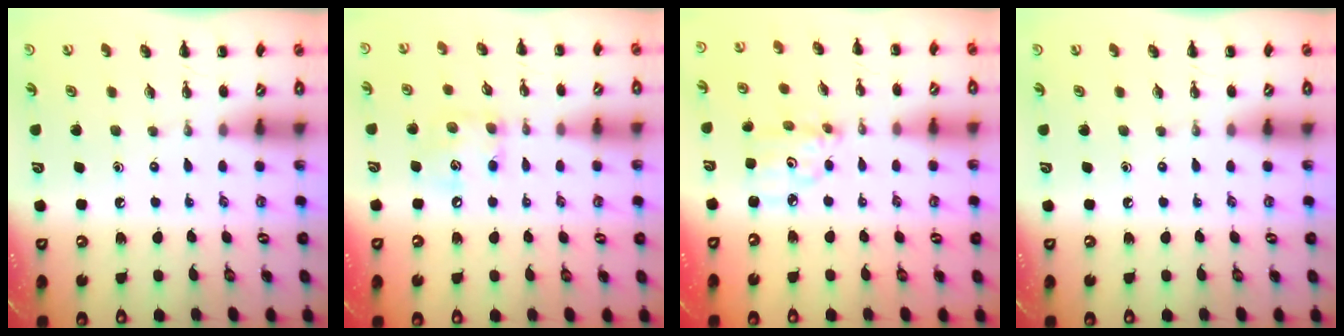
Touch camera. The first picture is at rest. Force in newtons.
{"total": 8.6, "press": 8.5, "slide": 1.1}
{"total": 5.3, "press": 5.3, "slide": 0.3}
{"total": 0.0}